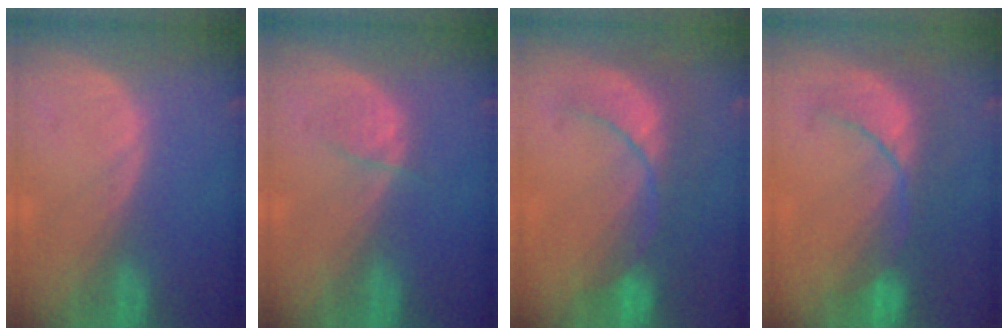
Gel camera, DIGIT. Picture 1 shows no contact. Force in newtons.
{"total": 1.9, "press": 1.9, "slide": 0.4}
{"total": 8.4, "press": 7.9, "slide": 2.9}
{"total": 7.8, "press": 7.7, "slide": 1.6}